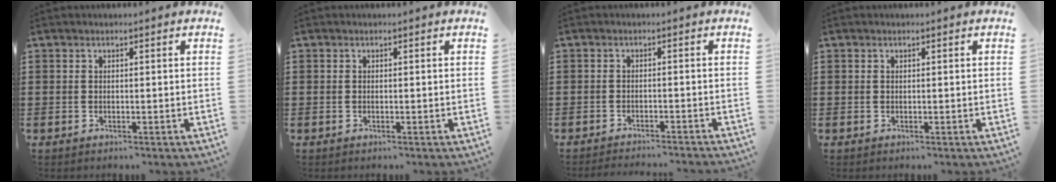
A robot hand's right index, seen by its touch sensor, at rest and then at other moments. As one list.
[{"total": 0.0}, {"total": 2.0, "force": [-2.0, -0.4, 0.1], "torque": [-0.005, 0.001, -0.042]}, {"total": 0.0}]